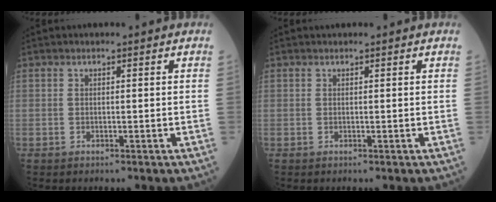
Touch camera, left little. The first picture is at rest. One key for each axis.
{"total": 0.0}